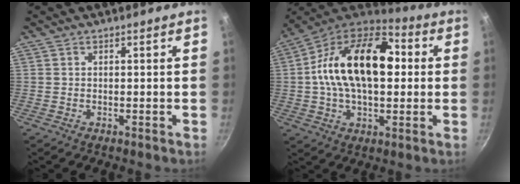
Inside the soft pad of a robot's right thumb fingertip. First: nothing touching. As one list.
[{"total": 22.9, "force": [2.3, 13.6, 18.3], "torque": [-0.293, 0.030, 0.017]}]